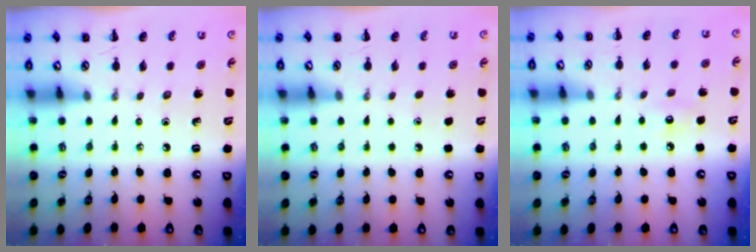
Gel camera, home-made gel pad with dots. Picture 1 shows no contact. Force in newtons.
{"total": 1.6, "press": 1.6, "slide": 0.1}
{"total": 4.4, "press": 4.3, "slide": 1.0}